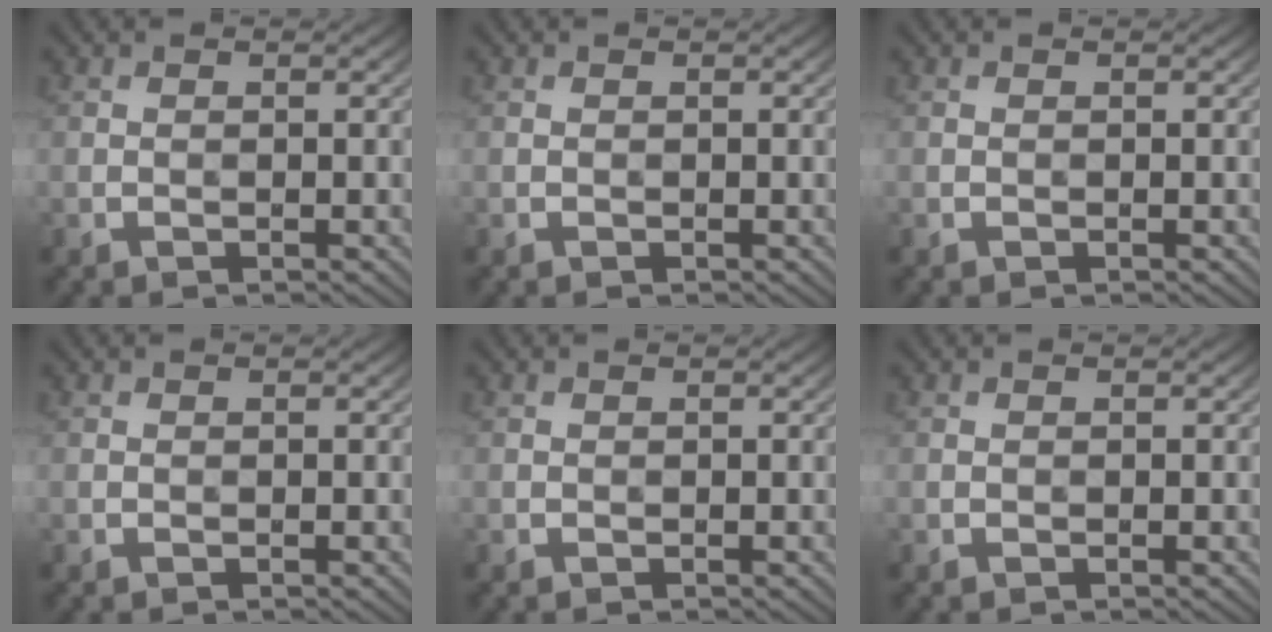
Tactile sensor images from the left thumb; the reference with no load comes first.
{"total": 0.0}
{"total": 0.0}
{"total": 0.0}
{"total": 0.0}
{"total": 0.0}